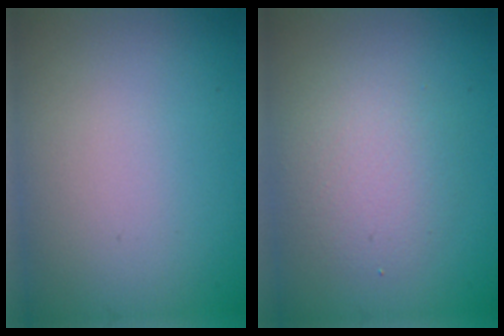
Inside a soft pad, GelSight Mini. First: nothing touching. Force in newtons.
{"total": 3.0, "press": 3.0, "slide": 0.2}